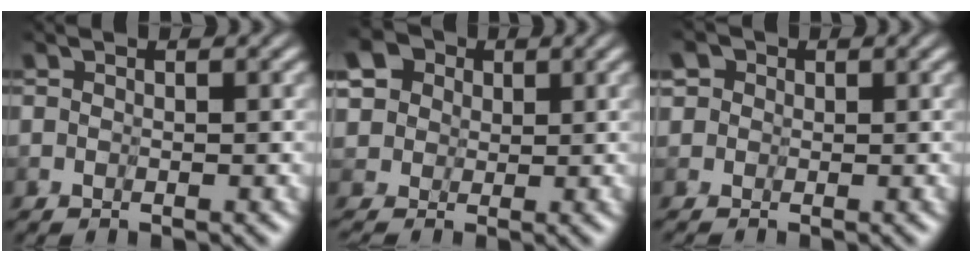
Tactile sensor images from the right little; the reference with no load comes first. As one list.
[{"total": 5.1, "force": [3.3, 3.7, 1.5], "torque": [-0.043, 0.019, 0.012]}, {"total": 2.6, "force": [0.3, 2.6, 0.4], "torque": [-0.027, 0.022, -0.031]}]